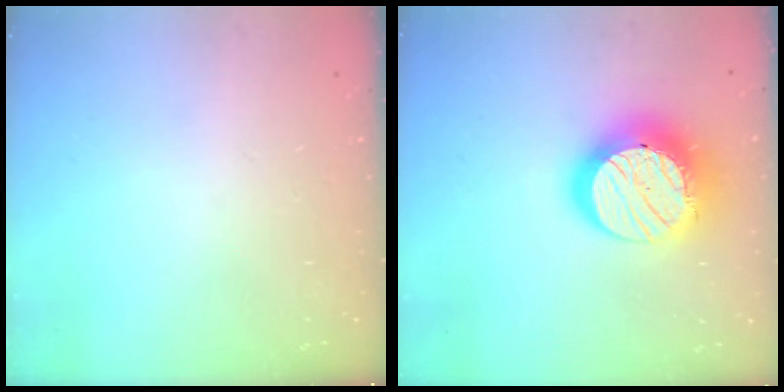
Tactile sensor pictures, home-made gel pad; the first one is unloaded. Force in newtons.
{"total": 20.1, "press": 20.0, "slide": 1.1}